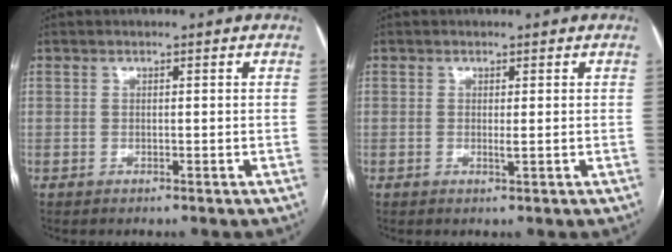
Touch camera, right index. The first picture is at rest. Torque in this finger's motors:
{"motor_torque": [0.26, 0.14, 0.10, 0.04]}